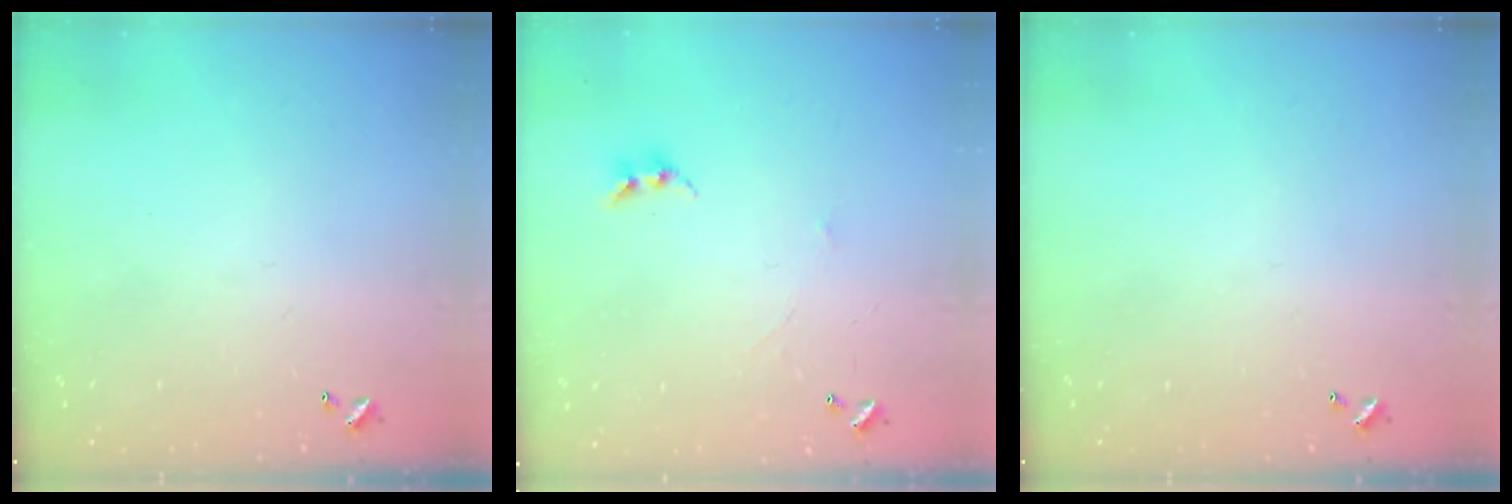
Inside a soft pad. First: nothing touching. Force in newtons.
{"total": 1.0, "press": 0.9, "slide": 0.4}
{"total": 0.0}